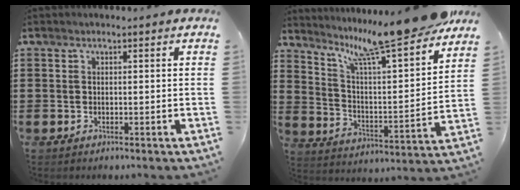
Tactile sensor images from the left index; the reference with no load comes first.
{"total": 13.1, "force": [11.3, 0.2, 6.5], "torque": [-0.138, -0.077, 0.183]}